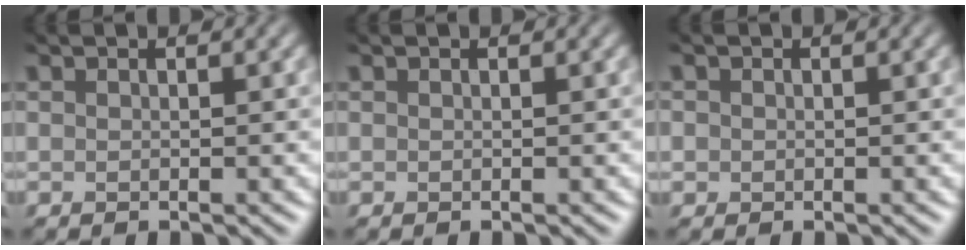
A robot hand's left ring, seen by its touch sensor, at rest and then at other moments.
{"total": 0.0}
{"total": 0.6, "force": [-0.3, 0.0, -0.5], "torque": [-0.001, -0.003, 0.007]}